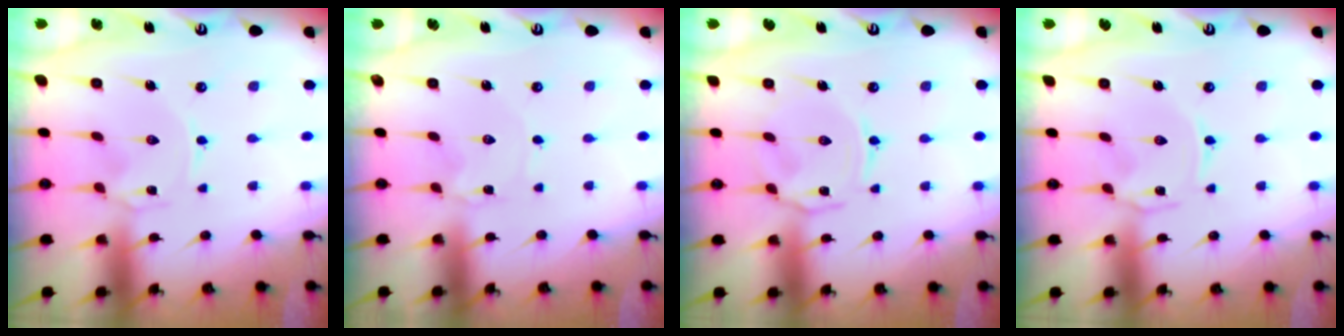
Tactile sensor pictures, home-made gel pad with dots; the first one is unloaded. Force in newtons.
{"total": 0.7, "press": 0.7, "slide": 0.2}
{"total": 2.2, "press": 2.2, "slide": 0.6}
{"total": 1.0, "press": 0.9, "slide": 0.4}